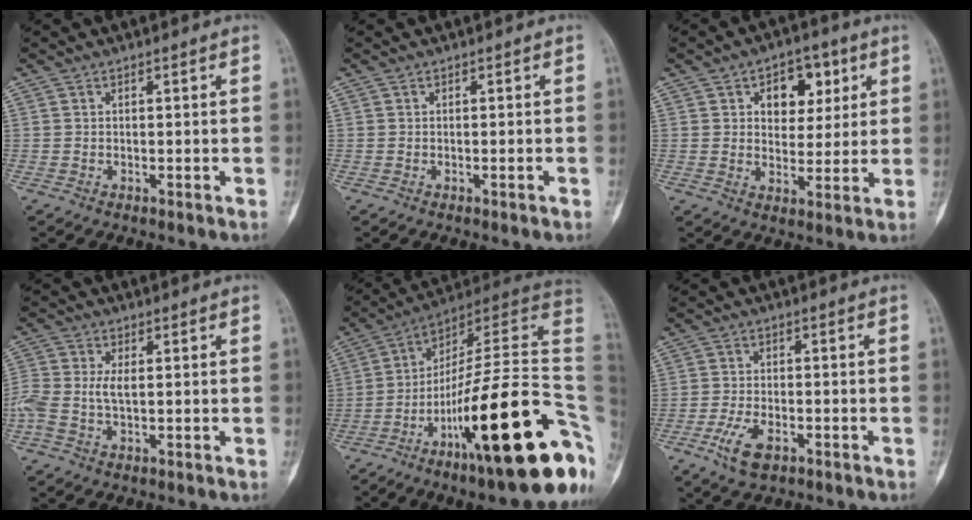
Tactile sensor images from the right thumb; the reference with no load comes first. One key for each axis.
{"total": 0.7, "fx": -0.3, "fy": 0.1, "fz": 0.6, "tx": -0.009, "ty": 0.002, "tz": -0.002}
{"total": 9.5, "fx": 3.6, "fy": 6.5, "fz": 5.9, "tx": -0.035, "ty": -0.009, "tz": 0.050}
{"total": 6.5, "fx": -0.1, "fy": 3.6, "fz": 5.4, "tx": -0.144, "ty": 0.015, "tz": -0.002}
{"total": 30.8, "fx": -8.9, "fy": 7.1, "fz": 28.6, "tx": -0.341, "ty": 0.071, "tz": -0.137}
{"total": 6.0, "fx": -3.1, "fy": 2.8, "fz": 4.3, "tx": -0.089, "ty": 0.009, "tz": -0.055}